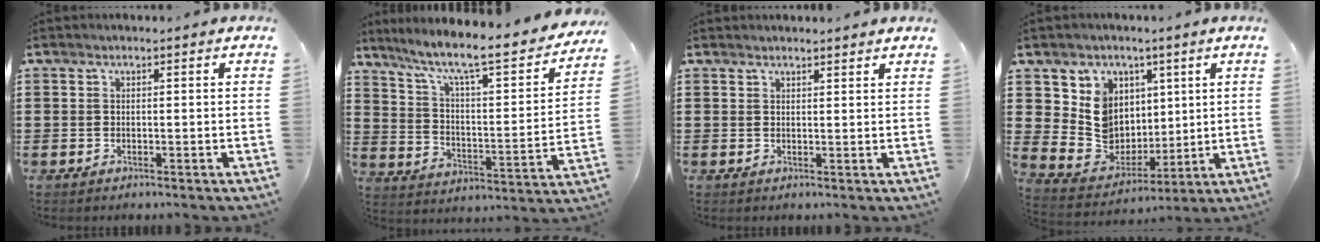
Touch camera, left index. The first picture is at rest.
{"total": 7.6, "force": [5.9, 0.7, 4.8], "torque": [-0.109, -0.049, 0.088]}
{"total": 1.4, "force": [1.4, 0.1, 0.0], "torque": [-0.004, 0.001, 0.026]}
{"total": 9.6, "force": [2.7, 8.9, 2.5], "torque": [-0.082, -0.022, 0.060]}